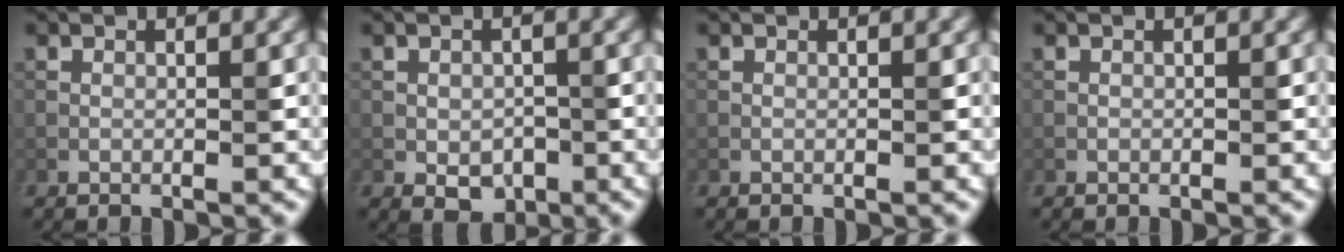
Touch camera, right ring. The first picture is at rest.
{"total": 2.6, "force": [-1.0, 1.9, 1.5], "torque": [-0.031, -0.009, -0.009]}
{"total": 0.0}
{"total": 0.0}